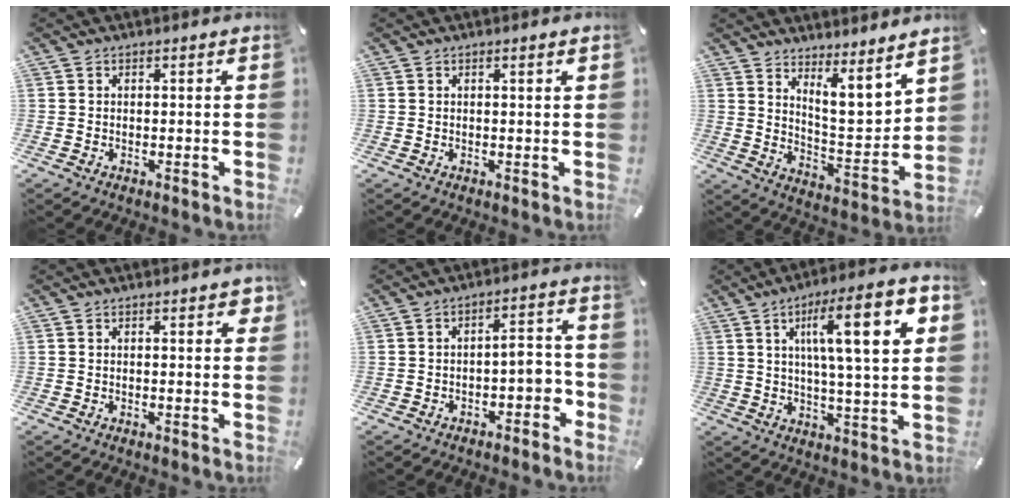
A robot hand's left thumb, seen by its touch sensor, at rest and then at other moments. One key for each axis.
{"total": 1.1, "fx": 0.3, "fy": 0.0, "fz": 1.1, "tx": -0.020, "ty": 0.000, "tz": 0.005}
{"total": 9.2, "fx": 7.6, "fy": 2.3, "fz": 4.6, "tx": -0.068, "ty": -0.074, "tz": 0.134}
{"total": 2.5, "fx": 0.9, "fy": 0.9, "fz": 2.2, "tx": -0.030, "ty": -0.002, "tz": 0.011}
{"total": 6.0, "fx": -2.2, "fy": 3.4, "fz": 4.4, "tx": -0.057, "ty": 0.011, "tz": -0.044}
{"total": 18.1, "fx": 6.4, "fy": 4.2, "fz": 16.5, "tx": -0.260, "ty": -0.009, "tz": 0.086}